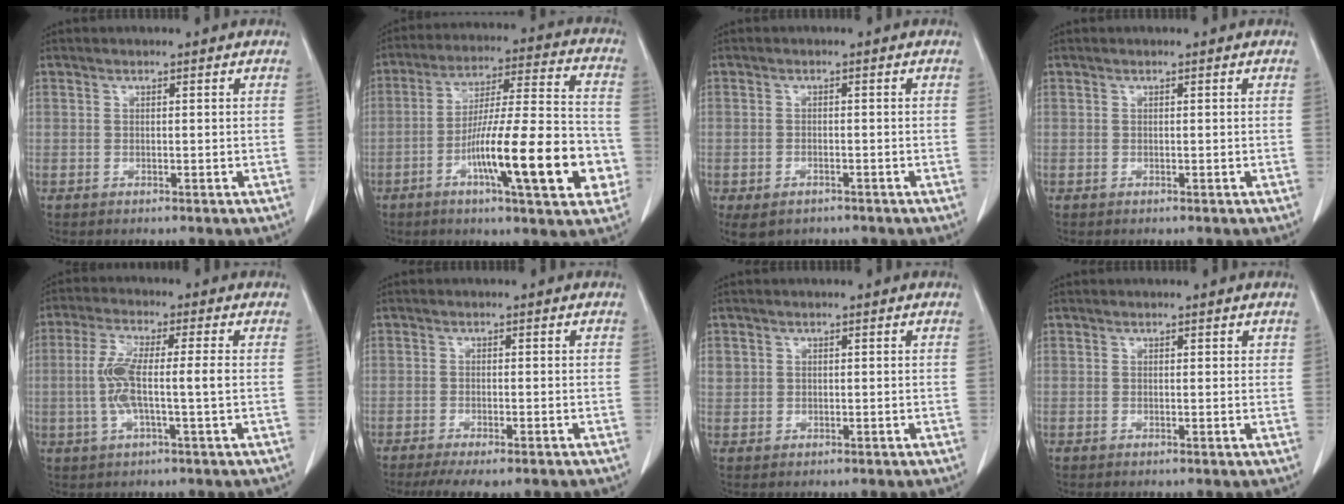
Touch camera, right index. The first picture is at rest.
{"total": 18.9, "force": [-5.9, 2.4, 17.8], "torque": [-0.267, 0.006, -0.090]}
{"total": 4.1, "force": [-2.6, 2.5, 2.0], "torque": [-0.040, -0.003, -0.035]}
{"total": 0.0}
{"total": 7.4, "force": [-0.5, 0.7, 7.3], "torque": [-0.155, 0.008, -0.012]}
{"total": 6.2, "force": [-4.8, 1.4, 3.7], "torque": [-0.051, -0.012, -0.073]}
{"total": 2.0, "force": [0.7, 1.8, 0.4], "torque": [0.000, 0.009, 0.014]}
{"total": 0.8, "force": [0.6, 0.4, 0.4], "torque": [0.001, -0.001, 0.004]}